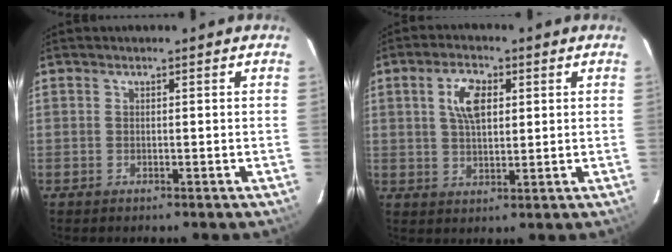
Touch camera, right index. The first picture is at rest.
{"total": 6.4, "force": [2.0, 3.3, 5.1], "torque": [-0.096, 0.011, 0.038]}